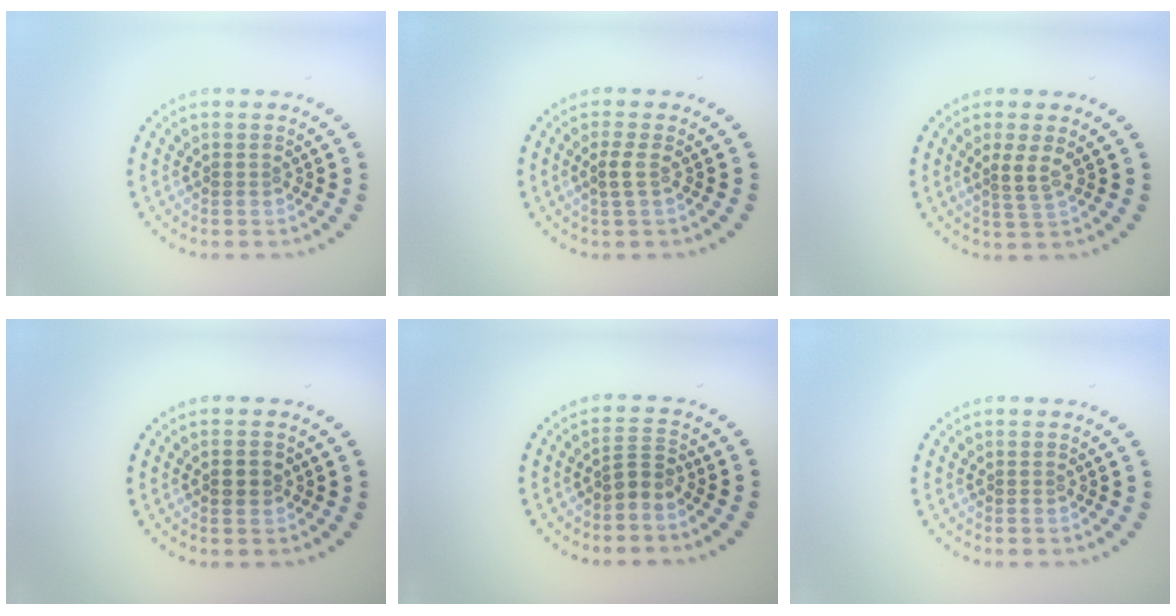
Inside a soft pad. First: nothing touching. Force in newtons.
{"total": 1.1, "press": 0.8, "slide": 0.8}
{"total": 1.8, "press": 1.3, "slide": 1.3}
{"total": 2.1, "press": 2.1, "slide": 0.2}
{"total": 1.8, "press": 1.3, "slide": 1.1}
{"total": 0.0}